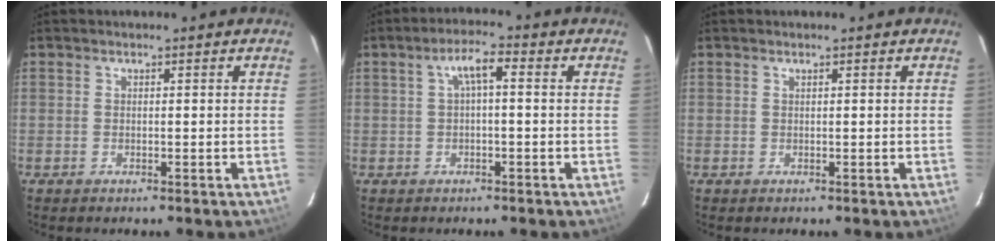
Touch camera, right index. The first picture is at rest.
{"total": 4.0, "force": [0.4, 1.1, 3.9], "torque": [-0.074, 0.015, 0.011]}
{"total": 0.0}